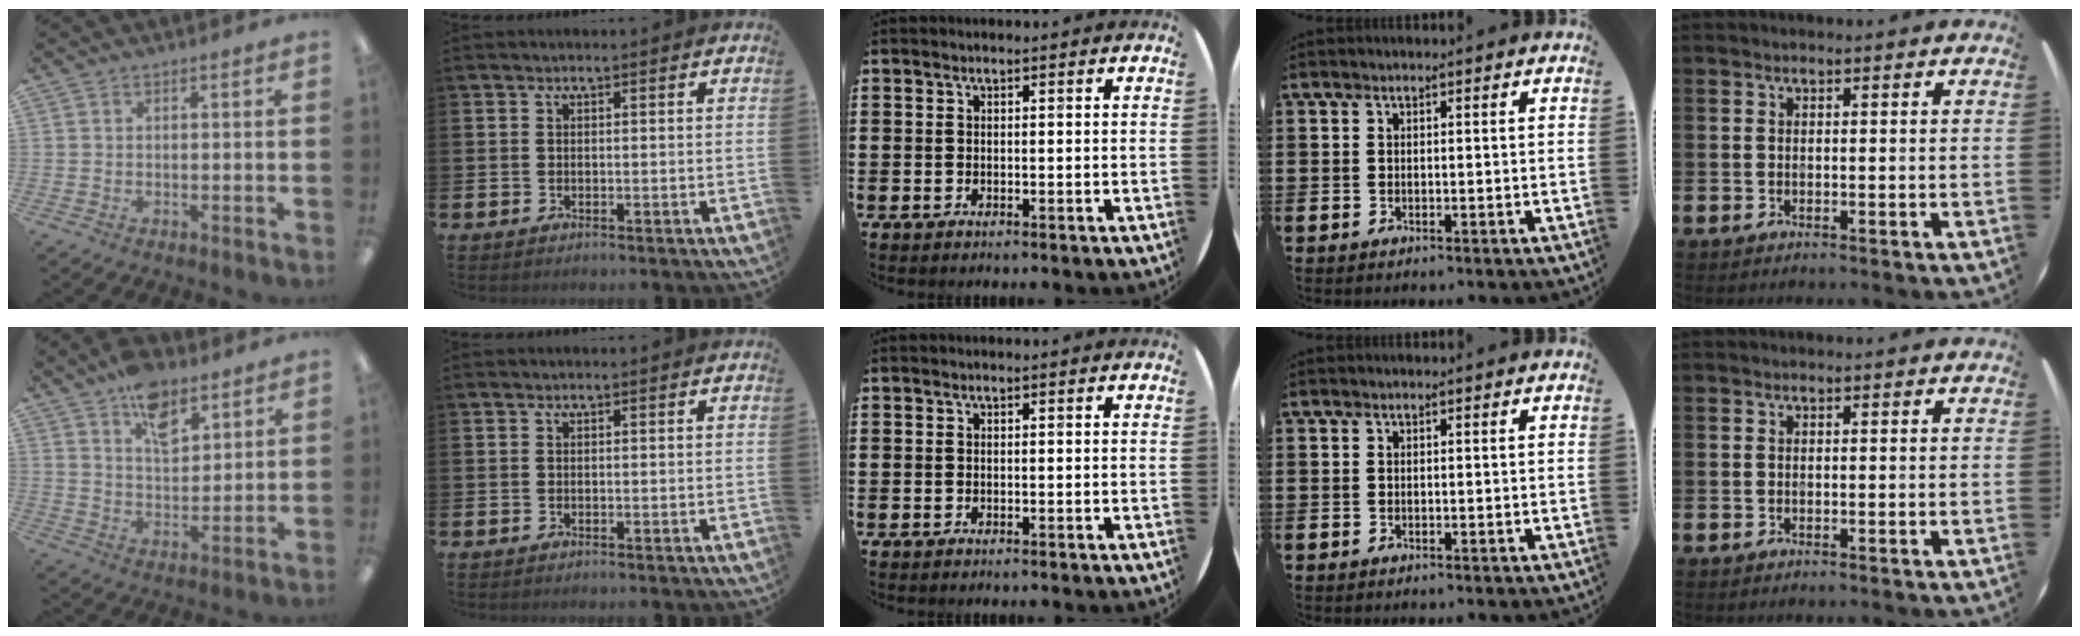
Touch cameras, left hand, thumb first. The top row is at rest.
{"thumb": {"total": 10.3, "force": [6.6, 5.6, 5.5], "torque": [-0.077, -0.033, 0.118]}}